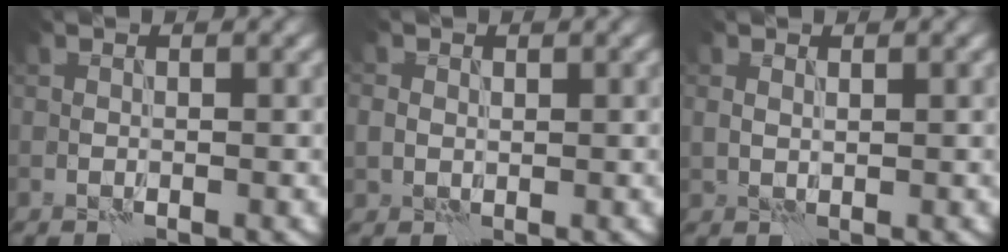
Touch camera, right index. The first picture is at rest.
{"total": 1.4, "force": [0.5, 1.3, 0.3], "torque": [-0.006, -0.001, 0.010]}
{"total": 0.7, "force": [0.3, 0.5, 0.4], "torque": [-0.009, -0.001, 0.009]}